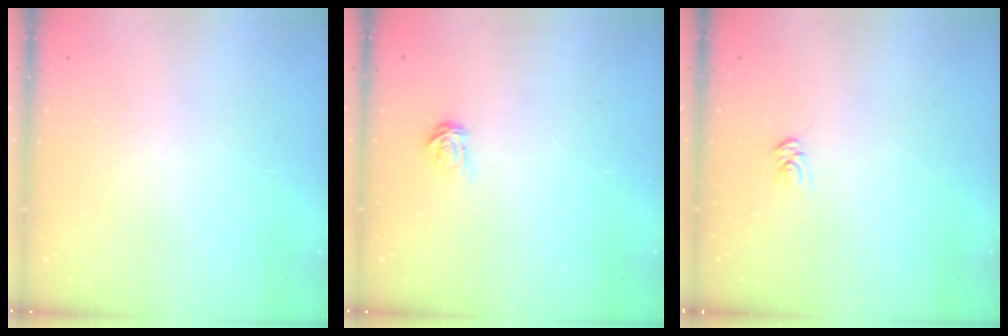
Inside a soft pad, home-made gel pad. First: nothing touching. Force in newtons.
{"total": 2.3, "press": 2.3, "slide": 0.3}
{"total": 2.6, "press": 2.6, "slide": 0.3}